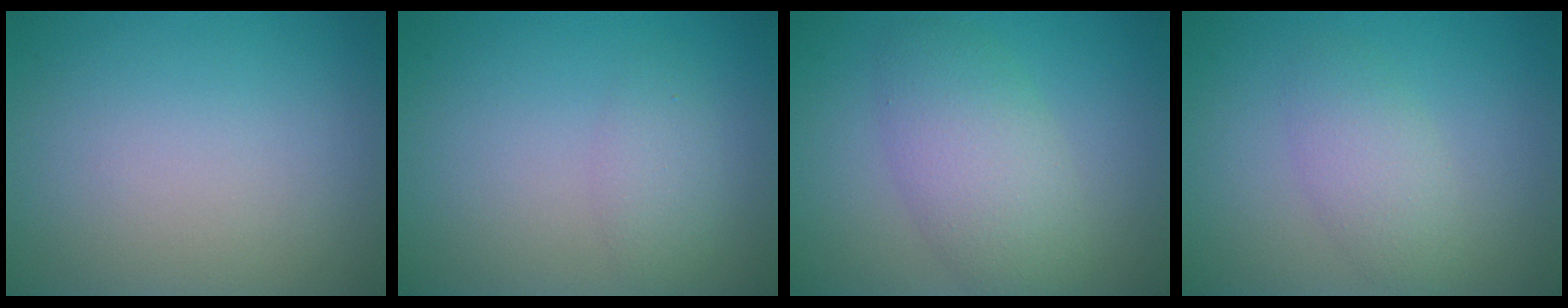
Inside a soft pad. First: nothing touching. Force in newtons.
{"total": 1.8, "press": 1.8, "slide": 0.1}
{"total": 5.0, "press": 5.0, "slide": 0.4}
{"total": 2.7, "press": 2.7, "slide": 0.1}